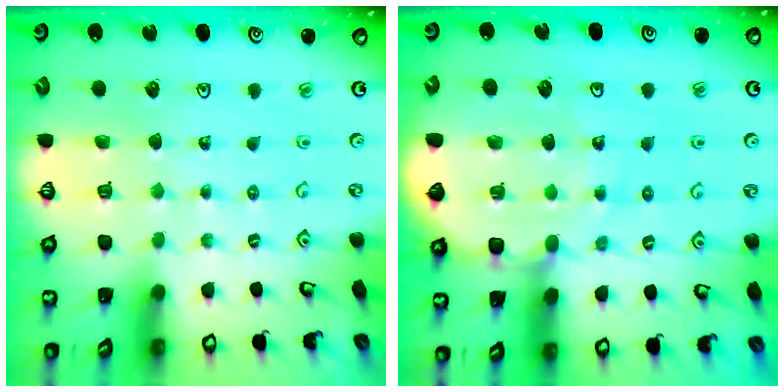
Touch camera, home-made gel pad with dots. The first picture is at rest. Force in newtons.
{"total": 8.3, "press": 8.1, "slide": 1.4}